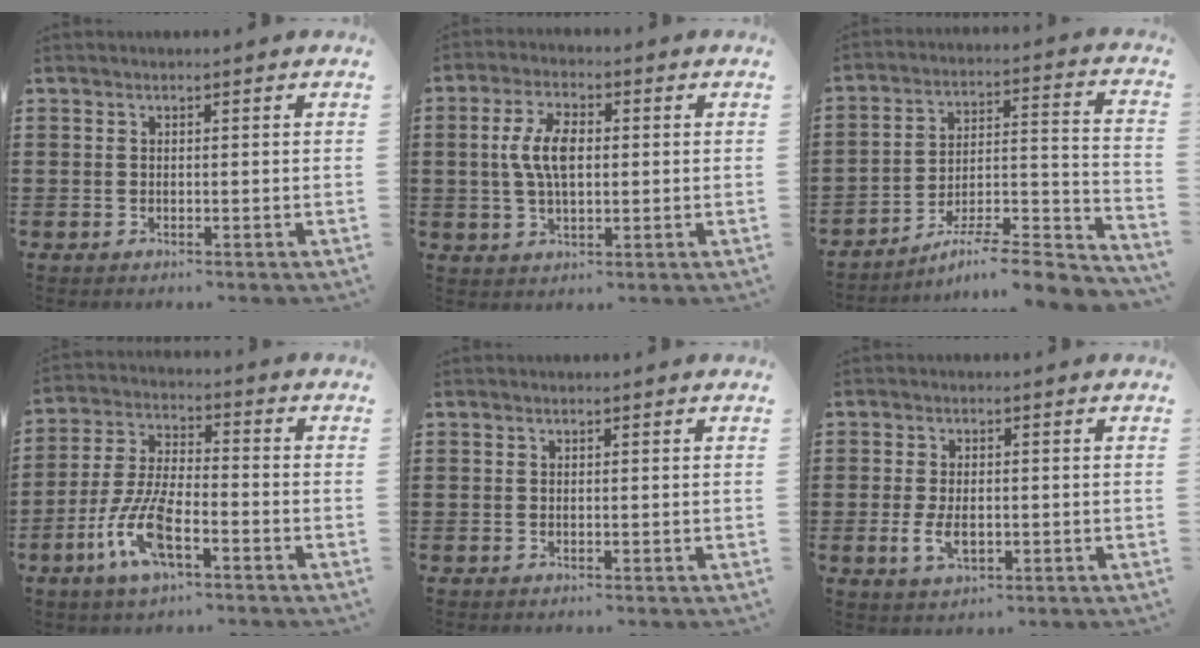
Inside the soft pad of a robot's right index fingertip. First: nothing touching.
{"total": 7.0, "force": [0.5, 3.2, 6.2], "torque": [-0.135, 0.008, 0.002]}
{"total": 6.6, "force": [-5.5, 0.7, 3.6], "torque": [-0.056, -0.008, -0.109]}
{"total": 9.6, "force": [-4.6, 3.3, 7.8], "torque": [-0.187, -0.009, -0.089]}
{"total": 0.0}
{"total": 4.0, "force": [-0.8, 2.2, 3.3], "torque": [-0.075, -0.004, -0.015]}